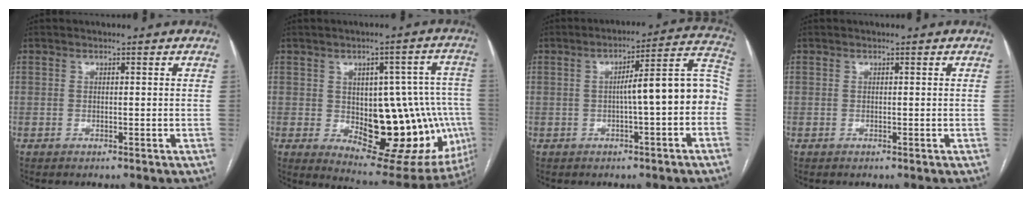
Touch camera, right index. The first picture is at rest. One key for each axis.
{"total": 21.7, "fx": -3.1, "fy": 10.2, "fz": 18.9, "tx": -0.185, "ty": 0.029, "tz": -0.011}
{"total": 11.1, "fx": -1.4, "fy": 1.3, "fz": 11.0, "tx": -0.141, "ty": 0.045, "tz": -0.020}
{"total": 0.0}